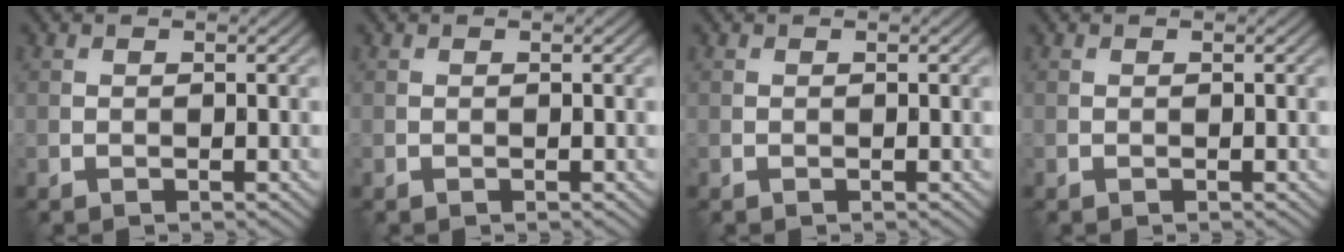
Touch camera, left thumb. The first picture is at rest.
{"total": 0.0}
{"total": 0.0}
{"total": 0.0}